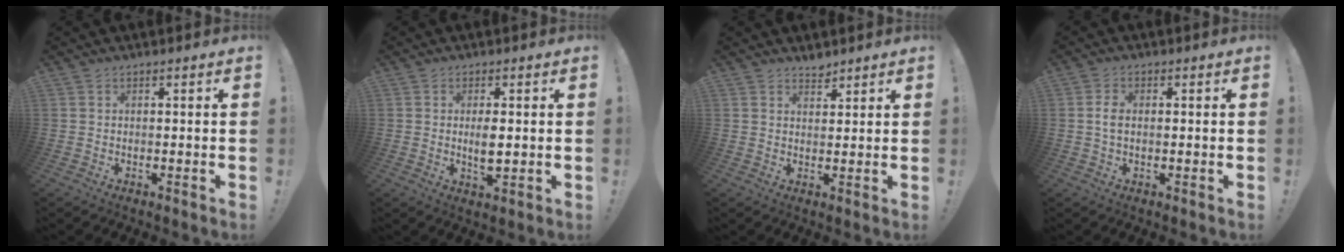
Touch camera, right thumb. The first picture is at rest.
{"total": 4.2, "force": [0.3, 1.8, 3.8], "torque": [-0.059, -0.008, -0.001]}
{"total": 3.0, "force": [2.8, 0.9, 0.7], "torque": [0.014, -0.024, 0.047]}
{"total": 3.0, "force": [0.0, 1.7, 2.5], "torque": [-0.050, 0.002, -0.003]}